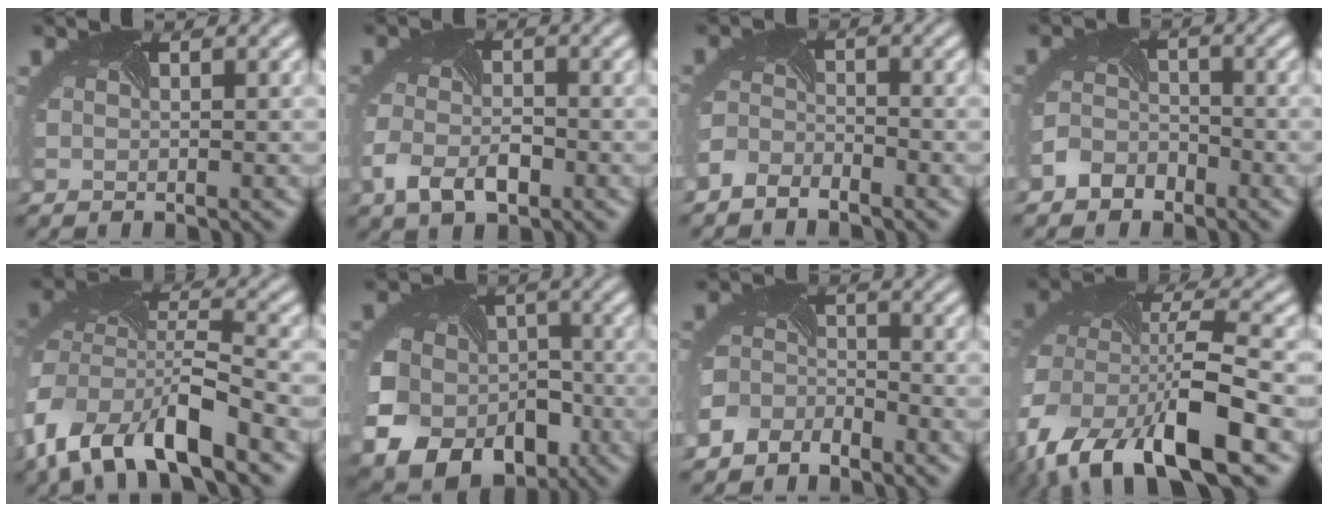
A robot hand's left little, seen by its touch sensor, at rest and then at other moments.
{"total": 4.0, "force": [-2.1, 2.2, 2.7], "torque": [-0.063, -0.016, -0.042]}
{"total": 2.9, "force": [-2.7, 1.0, 0.5], "torque": [-0.019, -0.006, -0.060]}
{"total": 3.2, "force": [-2.4, 1.9, 0.5], "torque": [-0.014, -0.003, -0.053]}
{"total": 11.6, "force": [-7.0, 4.8, 7.9], "torque": [-0.159, -0.024, -0.128]}
{"total": 15.4, "force": [-6.9, 11.9, 6.7], "torque": [-0.135, -0.060, -0.116]}
{"total": 3.9, "force": [-3.2, 2.0, 1.0], "torque": [-0.021, -0.010, -0.074]}
{"total": 14.6, "force": [-7.4, 7.1, 10.4], "torque": [-0.222, -0.033, -0.120]}